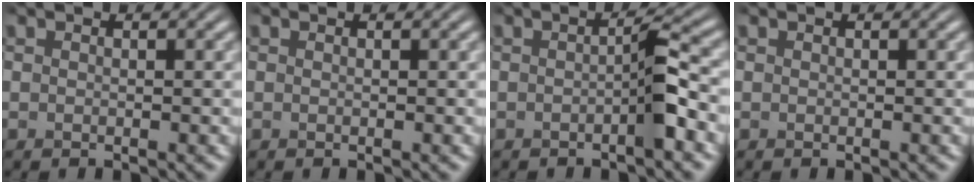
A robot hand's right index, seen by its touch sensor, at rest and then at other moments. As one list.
[{"total": 0.8, "force": [-0.1, -0.8, -0.3], "torque": [0.011, -0.009, 0.006]}, {"total": 2.2, "force": [-0.5, 0.0, 2.1], "torque": [-0.021, 0.008, -0.014]}, {"total": 0.0}]